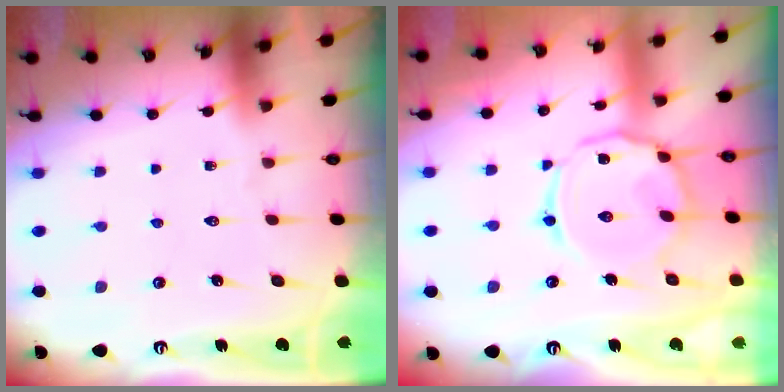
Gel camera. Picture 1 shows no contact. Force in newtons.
{"total": 11.1, "press": 11.1, "slide": 0.8}